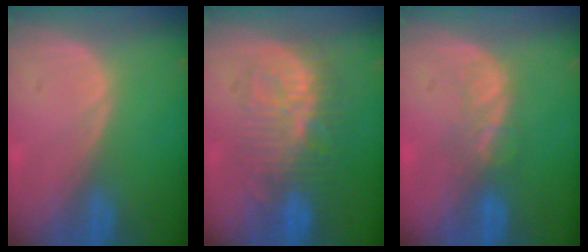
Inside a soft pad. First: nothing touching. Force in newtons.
{"total": 9.4, "press": 9.2, "slide": 2.2}
{"total": 3.3, "press": 3.3, "slide": 0.5}